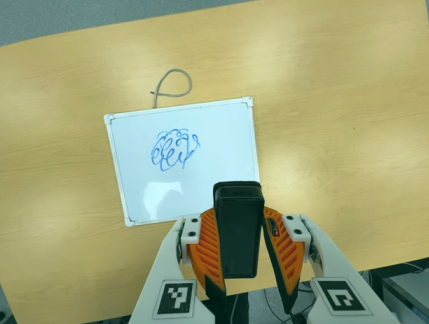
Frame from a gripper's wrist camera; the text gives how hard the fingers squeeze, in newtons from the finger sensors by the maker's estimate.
{"total": 8.1, "left": 6.6, "right": 9.6}